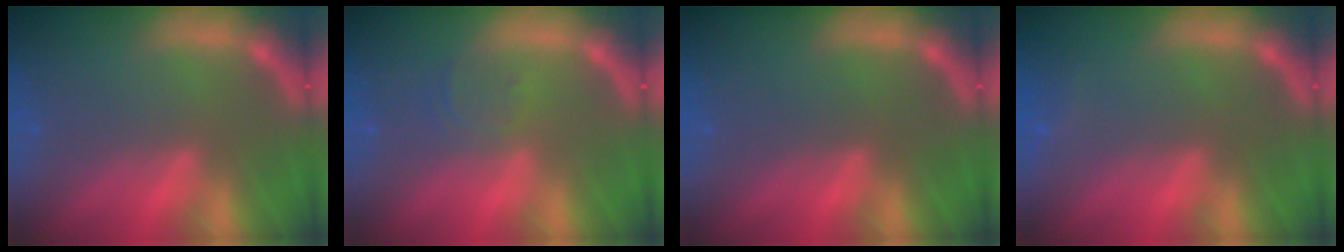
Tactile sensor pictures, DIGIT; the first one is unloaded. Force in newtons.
{"total": 1.9}
{"total": 0.0}
{"total": 0.9}